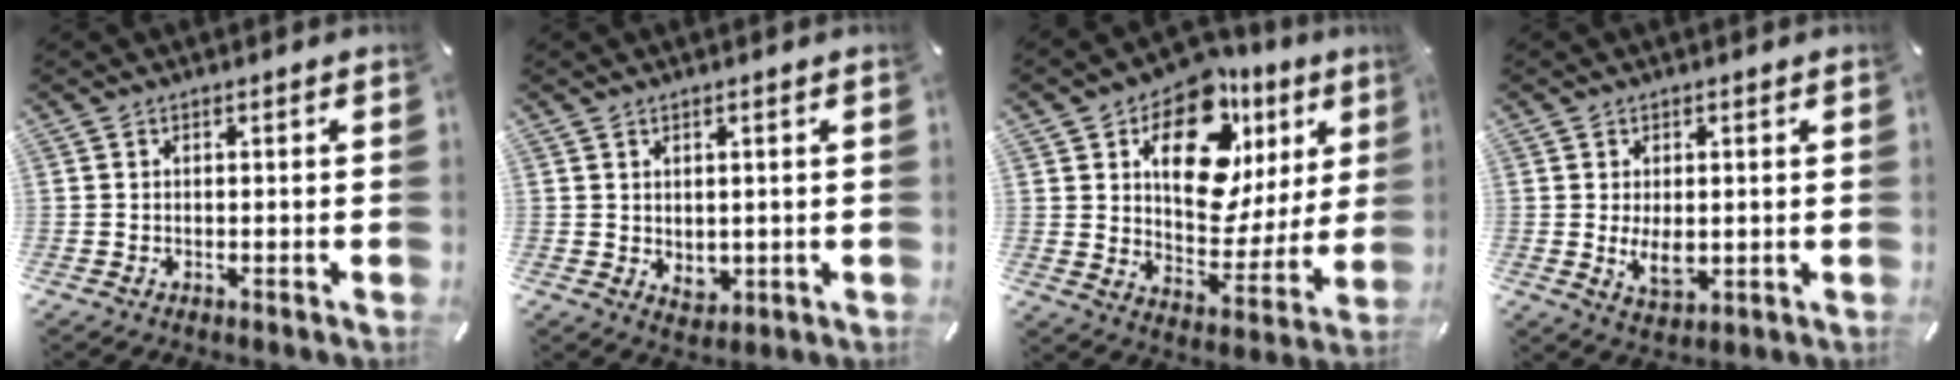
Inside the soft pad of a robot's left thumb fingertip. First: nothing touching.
{"total": 2.7, "force": [1.2, 2.3, 0.7], "torque": [0.001, -0.006, 0.021]}
{"total": 18.4, "force": [9.3, 11.3, 11.2], "torque": [-0.154, -0.059, 0.161]}
{"total": 5.3, "force": [-0.1, 3.2, 4.2], "torque": [-0.090, -0.005, -0.004]}